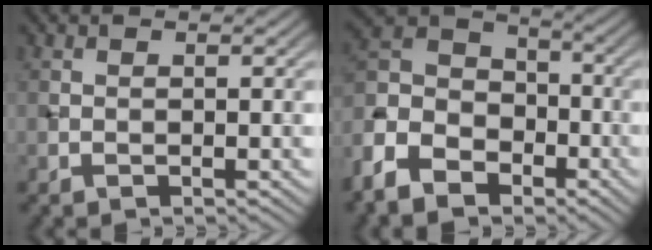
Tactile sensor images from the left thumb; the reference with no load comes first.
{"total": 12.2, "force": [-7.4, 7.5, 6.1], "torque": [-0.176, -0.029, -0.154]}